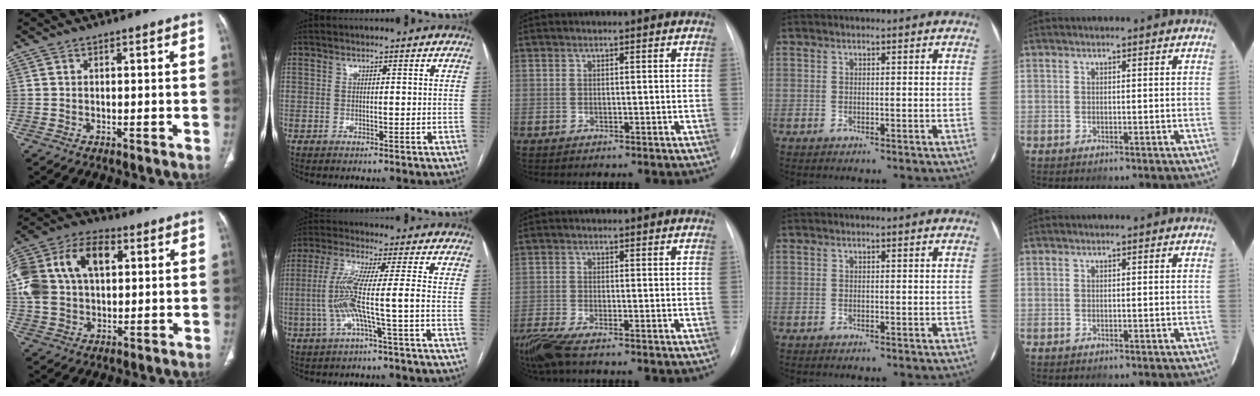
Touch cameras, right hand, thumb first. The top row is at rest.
{"thumb": {"total": 24.9, "force": [6.3, 16.5, 17.6], "torque": [-0.392, 0.051, 0.116]}, "index": {"total": 8.2, "force": [-1.9, -1.0, 7.9], "torque": [-0.171, 0.009, -0.035]}, "middle": {"total": 5.8, "force": [-4.4, 0.5, 3.7], "torque": [-0.083, -0.020, -0.088]}}